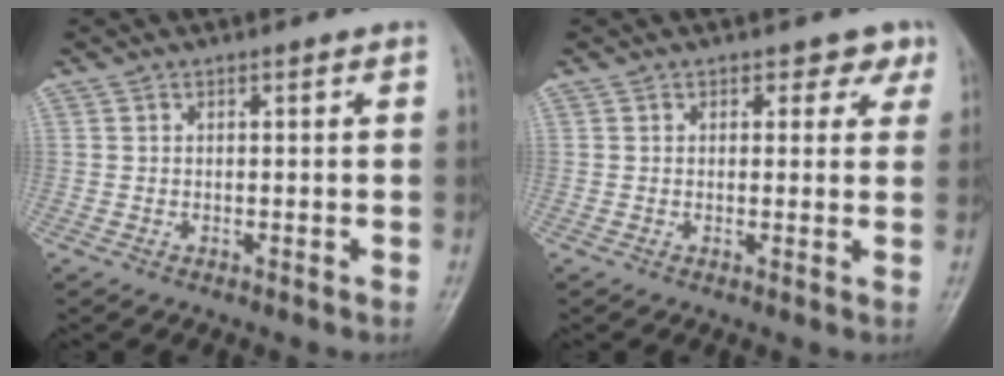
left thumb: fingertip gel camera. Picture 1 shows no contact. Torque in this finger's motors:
{"motor_torque": [-0.03, 0.04, -0.11, -0.06, 0.02]}